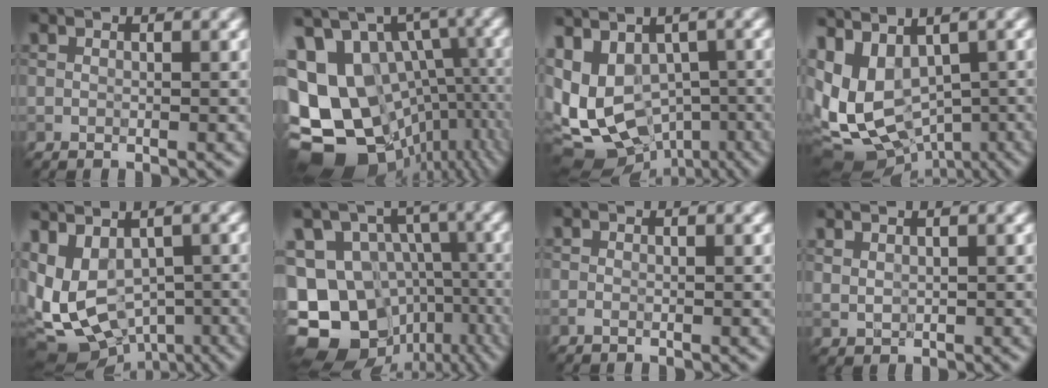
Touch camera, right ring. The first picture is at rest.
{"total": 18.2, "force": [-4.0, 14.0, 11.0], "torque": [-0.201, 0.002, -0.020]}
{"total": 11.8, "force": [-2.6, 9.2, 6.8], "torque": [-0.160, -0.012, 0.021]}
{"total": 10.1, "force": [-0.7, 7.4, 6.8], "torque": [-0.144, -0.014, 0.048]}
{"total": 8.7, "force": [-1.6, 6.4, 5.7], "torque": [-0.114, -0.009, 0.018]}
{"total": 17.0, "force": [-6.1, 14.5, 6.5], "torque": [-0.153, -0.022, -0.062]}
{"total": 0.5, "force": [-0.5, 0.0, 0.3], "torque": [-0.002, 0.002, -0.005]}
{"total": 1.2, "force": [1.1, 0.3, 0.1], "torque": [0.000, 0.006, 0.029]}